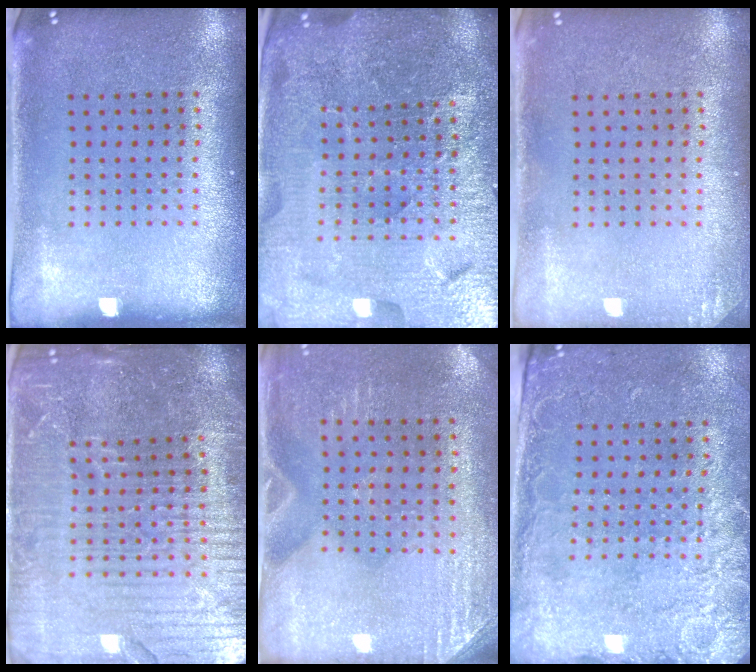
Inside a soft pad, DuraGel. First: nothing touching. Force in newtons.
{"total": 5.7, "press": 5.1, "slide": 2.5}
{"total": 1.0, "press": 1.0, "slide": 0.1}
{"total": 5.8, "press": 5.3, "slide": 2.5}
{"total": 2.9, "press": 2.6, "slide": 1.2}
{"total": 2.6, "press": 2.1, "slide": 1.5}